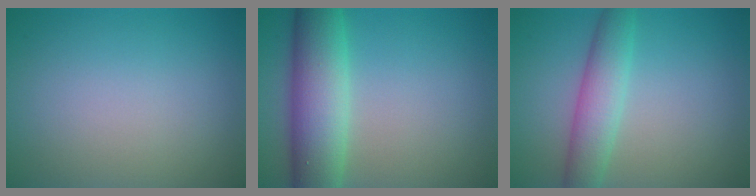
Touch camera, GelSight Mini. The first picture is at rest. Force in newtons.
{"total": 7.7, "press": 7.7, "slide": 0.3}
{"total": 4.0, "press": 4.0, "slide": 0.1}